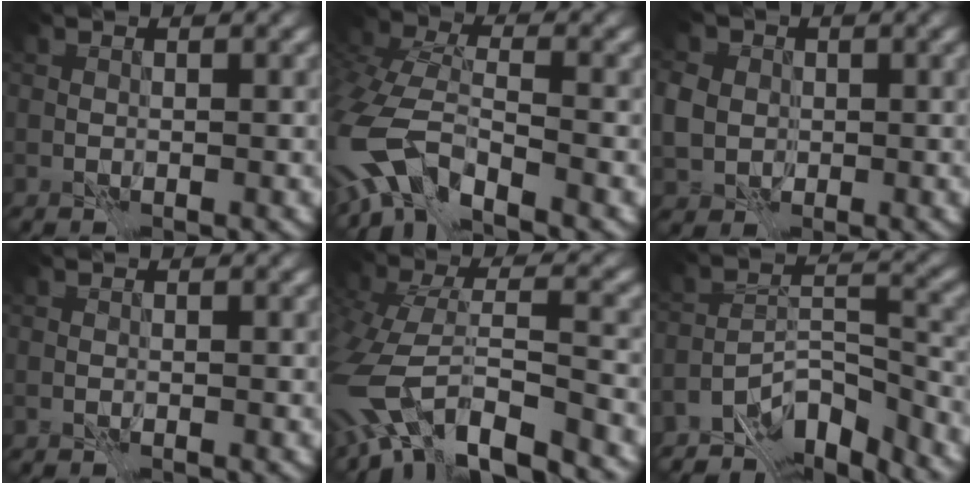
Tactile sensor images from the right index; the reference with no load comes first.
{"total": 8.2, "force": [-4.9, 4.1, 5.2], "torque": [-0.113, -0.013, -0.105]}
{"total": 4.4, "force": [0.0, 4.0, 1.7], "torque": [-0.051, 0.003, -0.009]}
{"total": 0.0}
{"total": 10.9, "force": [-7.8, 4.5, 6.0], "torque": [-0.129, -0.012, -0.123]}
{"total": 8.5, "force": [-7.0, 3.0, 3.6], "torque": [-0.048, -0.008, -0.121]}